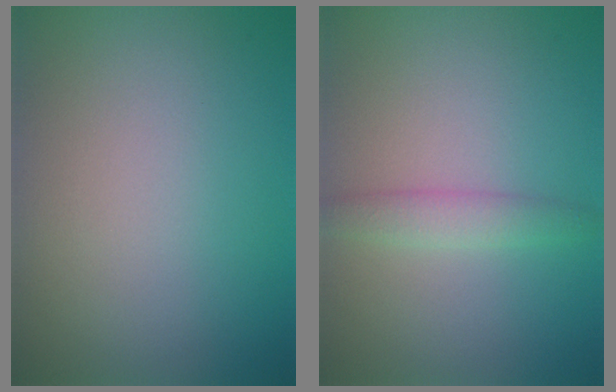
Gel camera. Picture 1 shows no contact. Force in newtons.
{"total": 2.1, "press": 2.1, "slide": 0.0}